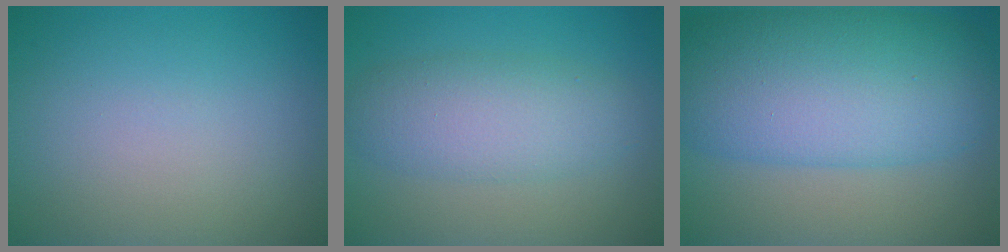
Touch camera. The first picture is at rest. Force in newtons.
{"total": 4.8, "press": 4.8, "slide": 0.2}
{"total": 12.0, "press": 12.0, "slide": 0.2}